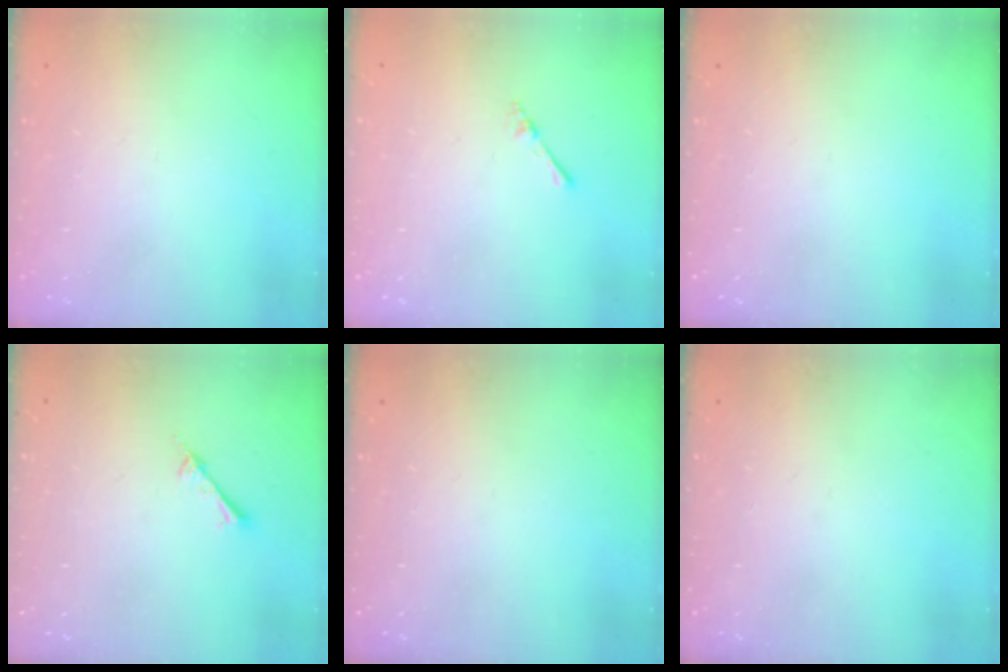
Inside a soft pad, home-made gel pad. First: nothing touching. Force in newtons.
{"total": 2.2, "press": 2.2, "slide": 0.3}
{"total": 0.0}
{"total": 1.5, "press": 1.4, "slide": 0.2}
{"total": 0.0}
{"total": 0.0}